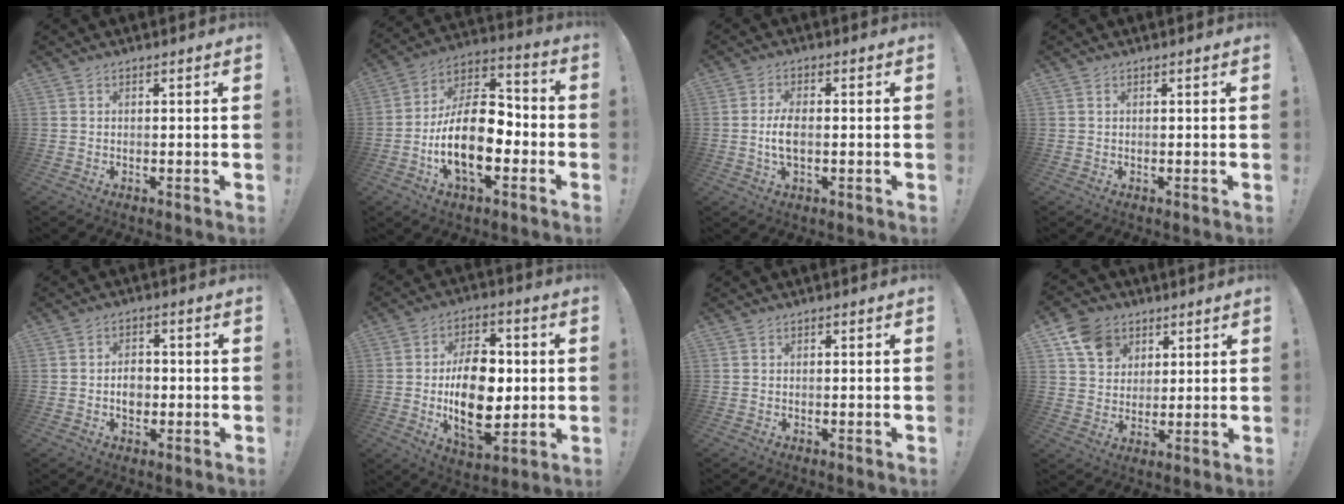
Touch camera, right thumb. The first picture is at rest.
{"total": 19.4, "force": [-4.8, 10.3, 15.8], "torque": [-0.289, 0.011, -0.079]}
{"total": 5.6, "force": [-0.6, 2.3, 5.1], "torque": [-0.102, -0.004, -0.013]}
{"total": 0.0}
{"total": 4.8, "force": [-0.9, 3.7, 3.0], "torque": [-0.033, 0.001, -0.017]}
{"total": 19.1, "force": [-0.6, 11.4, 15.3], "torque": [-0.256, -0.009, -0.010]}
{"total": 0.0}
{"total": 11.1, "force": [5.6, 8.6, 4.1], "torque": [-0.065, -0.024, 0.113]}